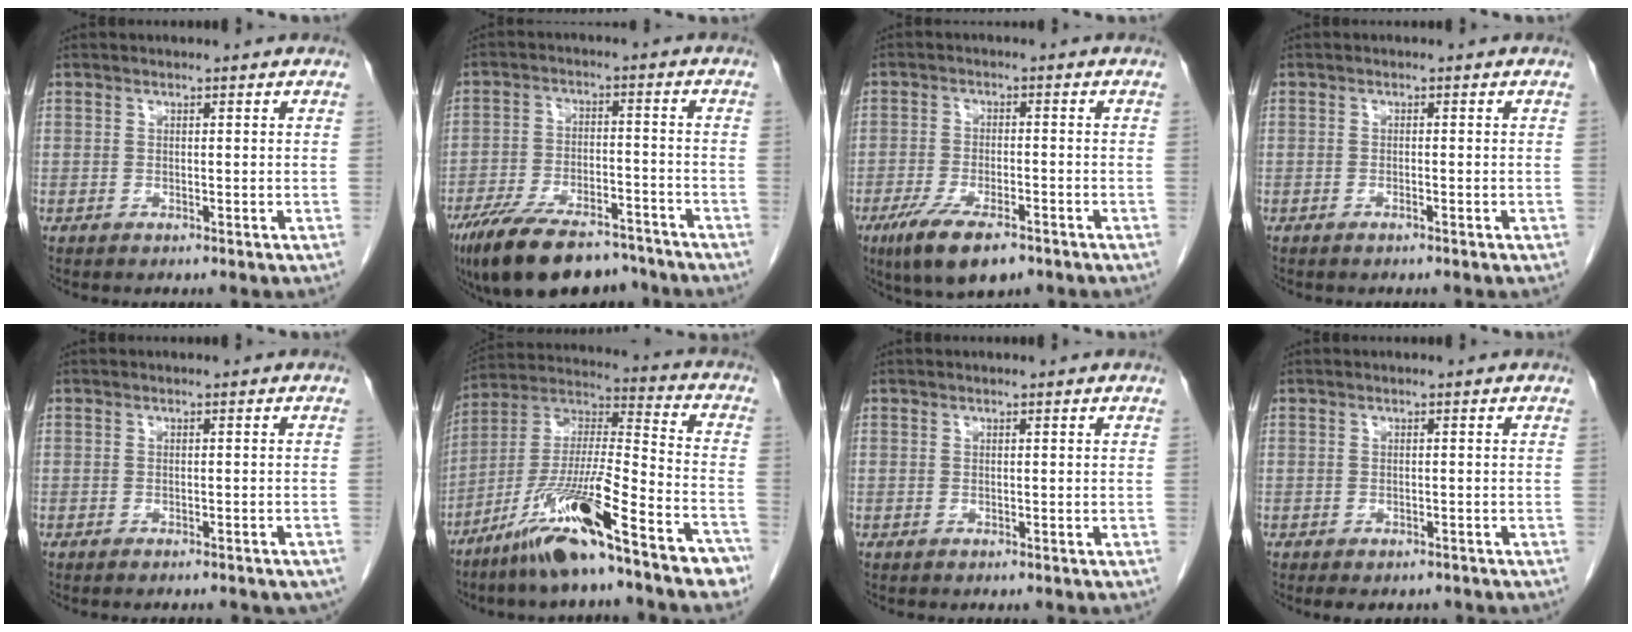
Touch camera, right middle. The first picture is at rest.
{"total": 16.3, "force": [-12.8, 5.5, 8.3], "torque": [-0.157, -0.003, -0.207]}
{"total": 9.2, "force": [-6.1, 2.7, 6.4], "torque": [-0.116, -0.016, -0.099]}
{"total": 0.7, "force": [-0.5, 0.0, 0.5], "torque": [-0.015, 0.001, -0.008]}
{"total": 6.4, "force": [-5.5, 1.7, 2.7], "torque": [-0.032, -0.003, -0.057]}
{"total": 19.2, "force": [-13.0, 1.9, 14.1], "torque": [-0.254, -0.002, -0.229]}
{"total": 0.0}
{"total": 4.7, "force": [-3.9, 2.1, 1.5], "torque": [-0.016, 0.000, -0.047]}